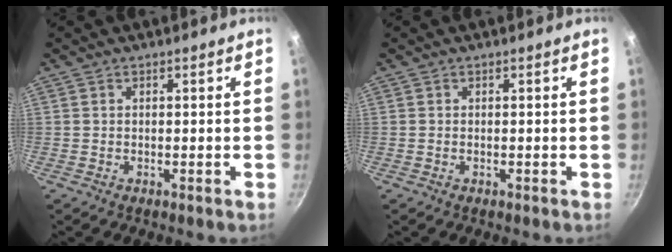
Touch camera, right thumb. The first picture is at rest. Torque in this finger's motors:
{"motor_torque": [0.04, -0.18, -0.19, -0.32, -0.03]}